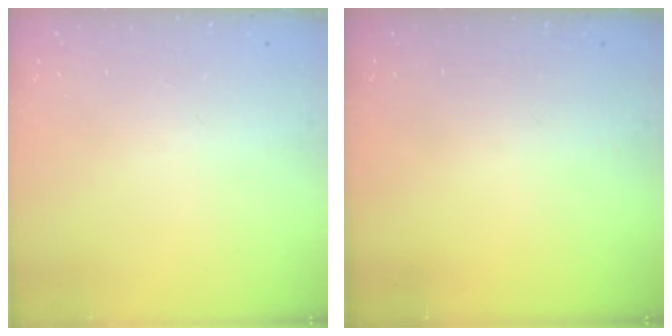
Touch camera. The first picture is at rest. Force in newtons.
{"total": 0.0}